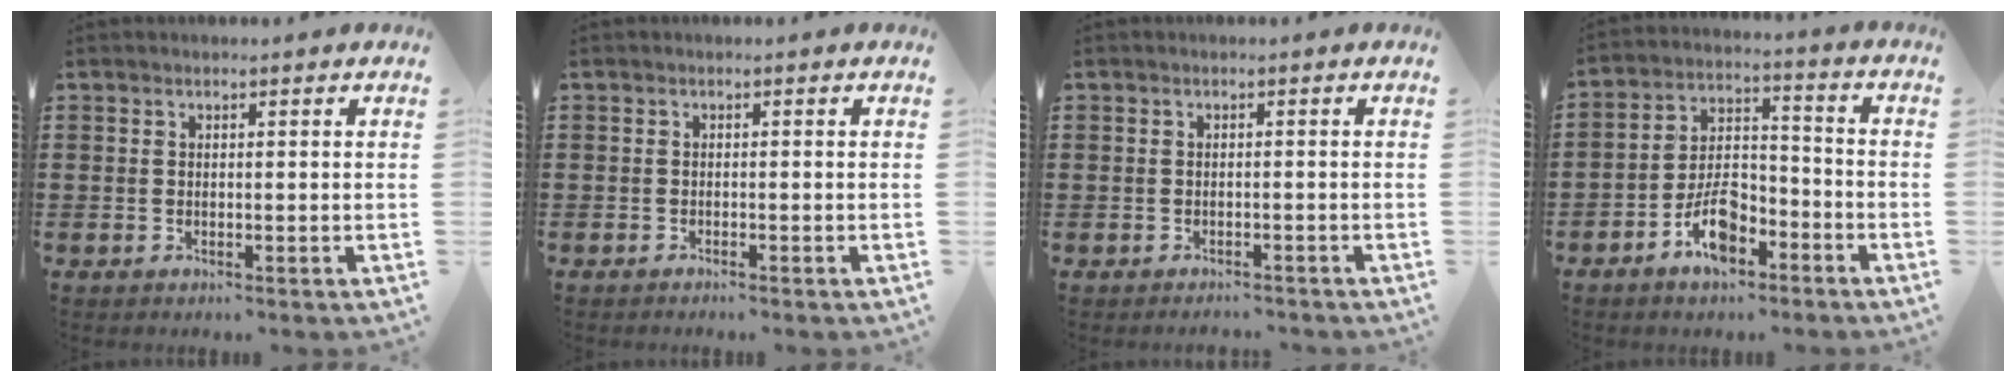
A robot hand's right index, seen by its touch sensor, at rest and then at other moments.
{"total": 0.6, "force": [-0.6, 0.0, 0.2], "torque": [-0.004, -0.003, -0.011]}
{"total": 1.1, "force": [-1.1, 0.2, -0.2], "torque": [0.001, 0.005, -0.025]}
{"total": 8.2, "force": [-5.0, 3.9, 5.3], "torque": [-0.109, 0.011, -0.093]}